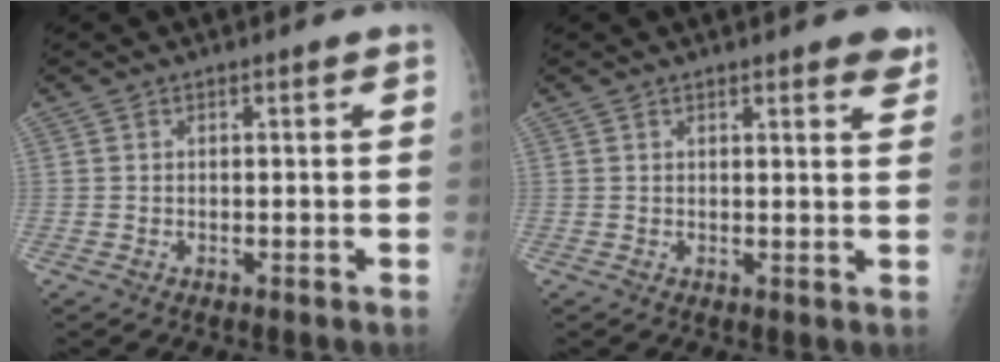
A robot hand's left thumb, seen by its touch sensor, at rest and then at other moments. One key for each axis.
{"total": 4.4, "fx": 3.1, "fy": 1.2, "fz": 2.9, "tx": -0.015, "ty": -0.010, "tz": 0.032}